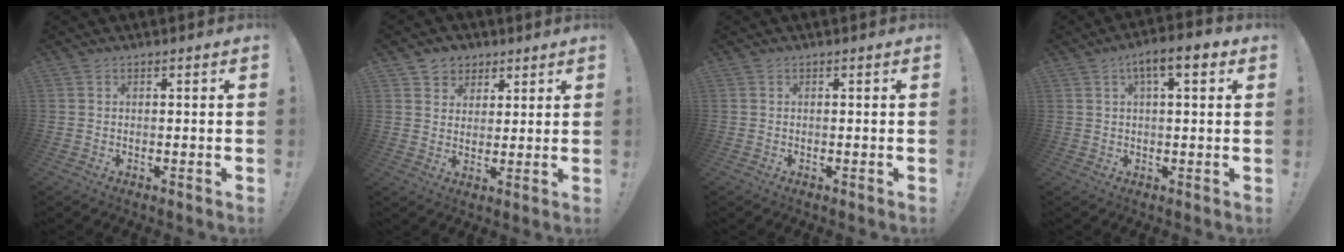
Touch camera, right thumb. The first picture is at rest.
{"total": 5.7, "force": [3.1, 4.8, 0.4], "torque": [0.001, -0.025, 0.060]}
{"total": 0.0}
{"total": 7.3, "force": [2.9, 2.3, 6.3], "torque": [-0.092, -0.005, 0.044]}